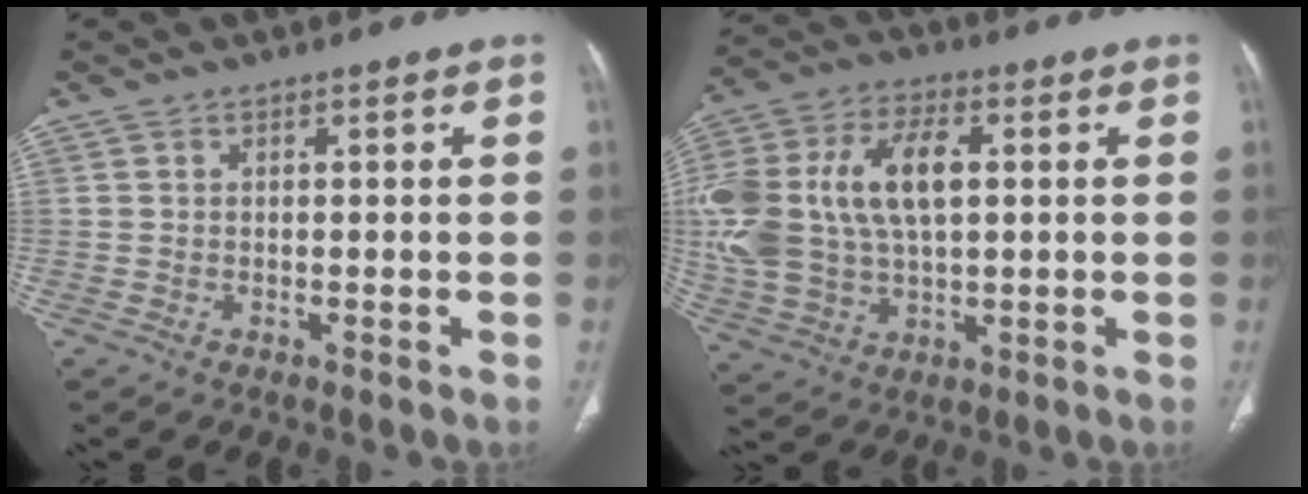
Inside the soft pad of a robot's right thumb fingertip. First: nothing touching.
{"total": 22.9, "force": [3.2, 13.6, 18.2], "torque": [-0.412, 0.014, 0.062]}